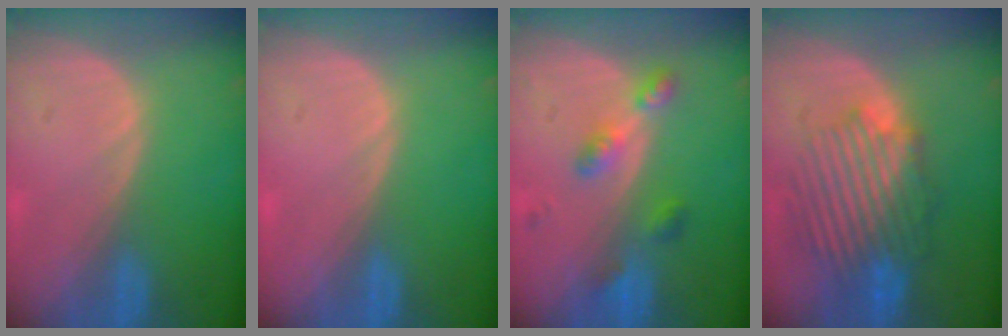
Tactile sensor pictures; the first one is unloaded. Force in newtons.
{"total": 0.0}
{"total": 4.6, "press": 4.5, "slide": 1.0}
{"total": 9.5, "press": 9.3, "slide": 2.1}